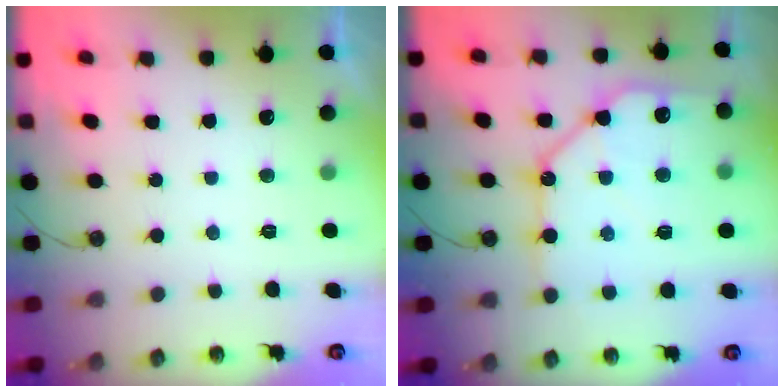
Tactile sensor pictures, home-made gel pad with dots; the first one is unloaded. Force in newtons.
{"total": 15.5, "press": 15.4, "slide": 1.9}